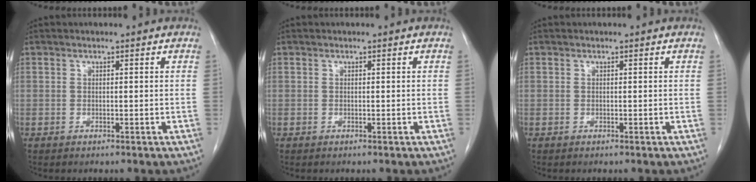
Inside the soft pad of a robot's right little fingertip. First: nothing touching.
{"total": 0.0}
{"total": 0.0}